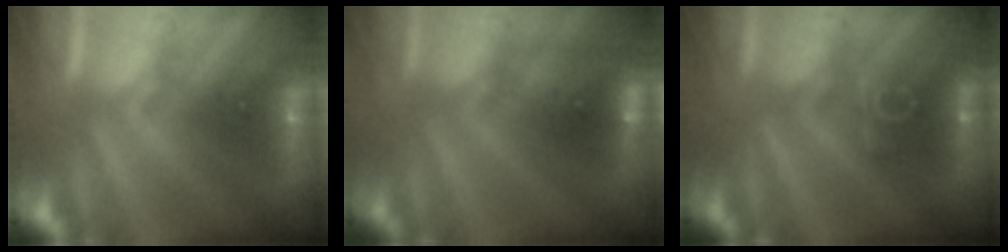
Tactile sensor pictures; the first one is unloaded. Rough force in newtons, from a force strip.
{"total": 4.4}
{"total": 2.6}